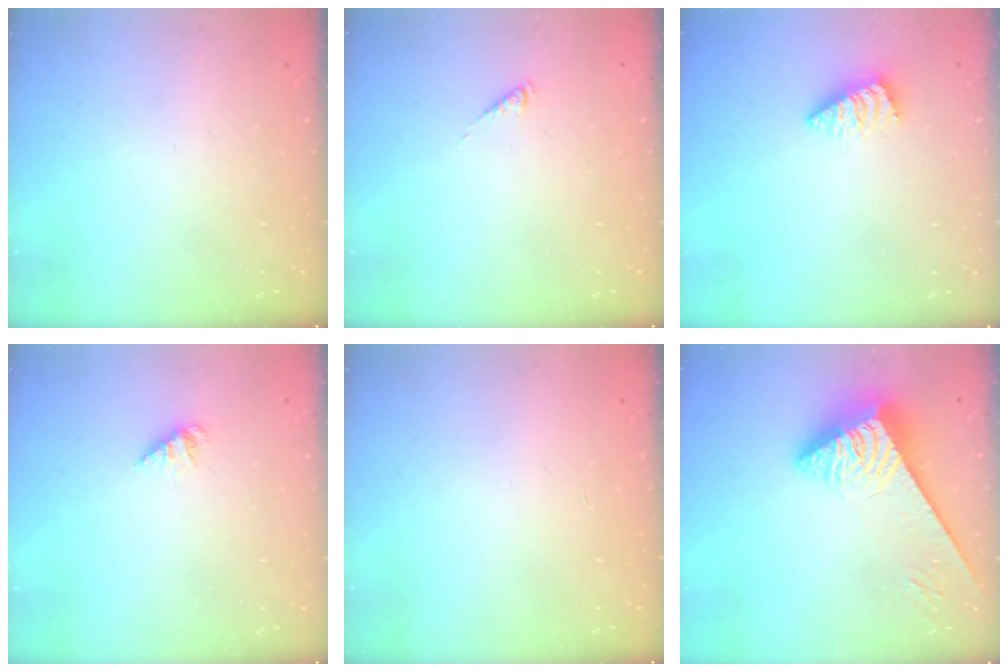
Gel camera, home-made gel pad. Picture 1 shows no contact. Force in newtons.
{"total": 0.6, "press": 0.6, "slide": 0.1}
{"total": 1.1, "press": 1.1, "slide": 0.2}
{"total": 1.2, "press": 1.2, "slide": 0.1}
{"total": 0.0}
{"total": 4.4, "press": 4.3, "slide": 0.8}